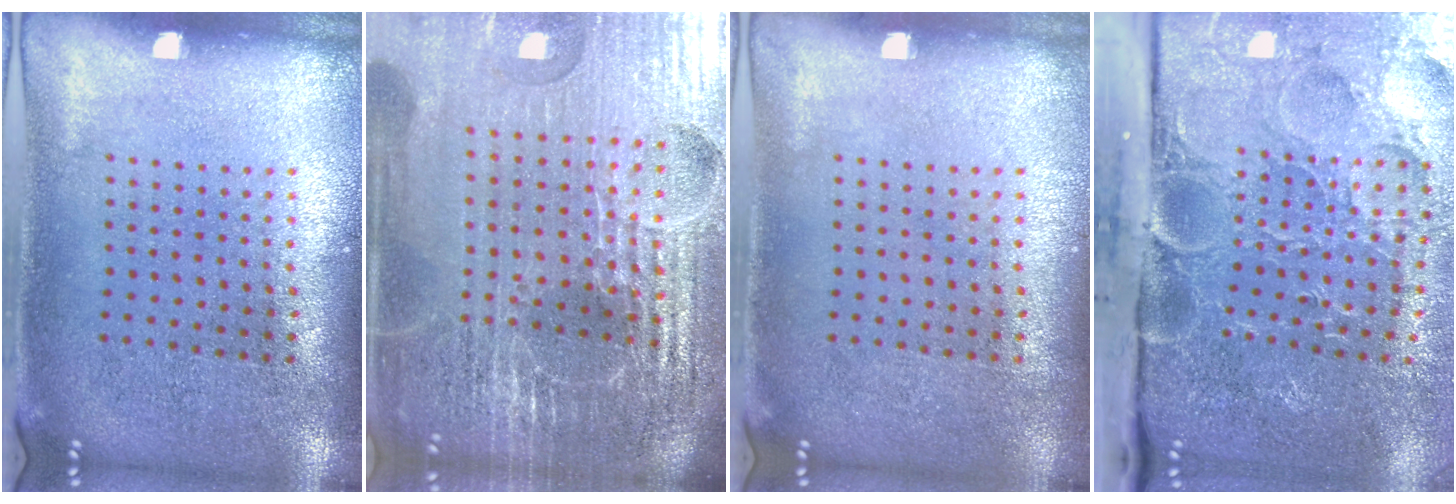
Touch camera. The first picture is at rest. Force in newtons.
{"total": 6.8, "press": 5.9, "slide": 3.3}
{"total": 0.0}
{"total": 5.1, "press": 4.0, "slide": 3.1}